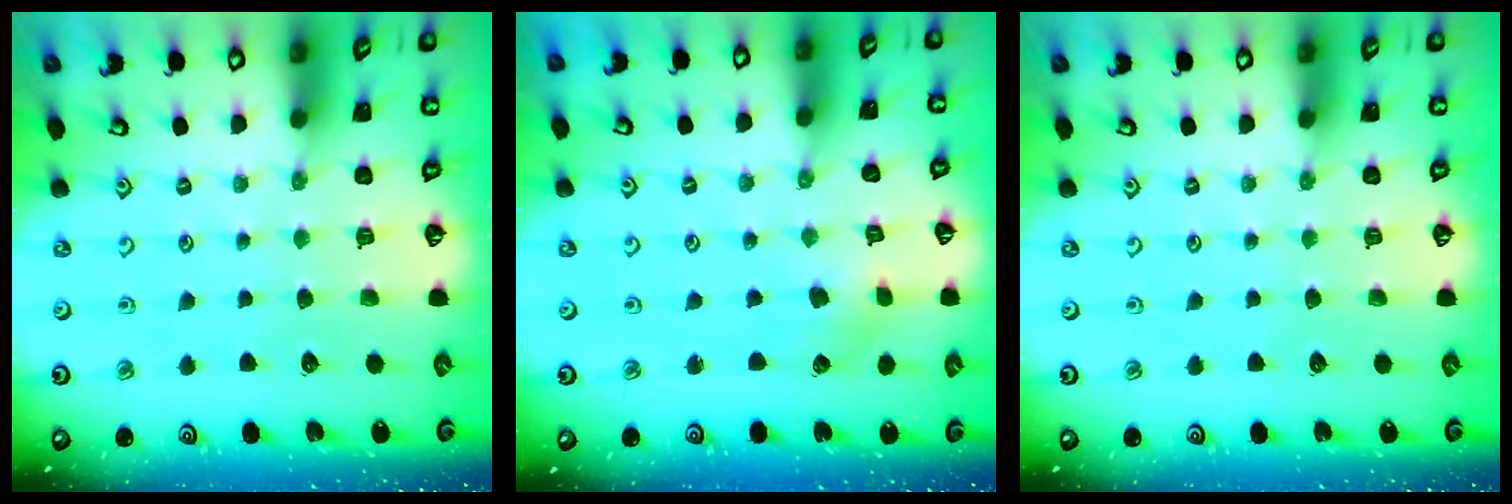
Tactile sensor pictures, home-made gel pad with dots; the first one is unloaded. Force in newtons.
{"total": 2.2, "press": 2.1, "slide": 0.6}
{"total": 0.0}